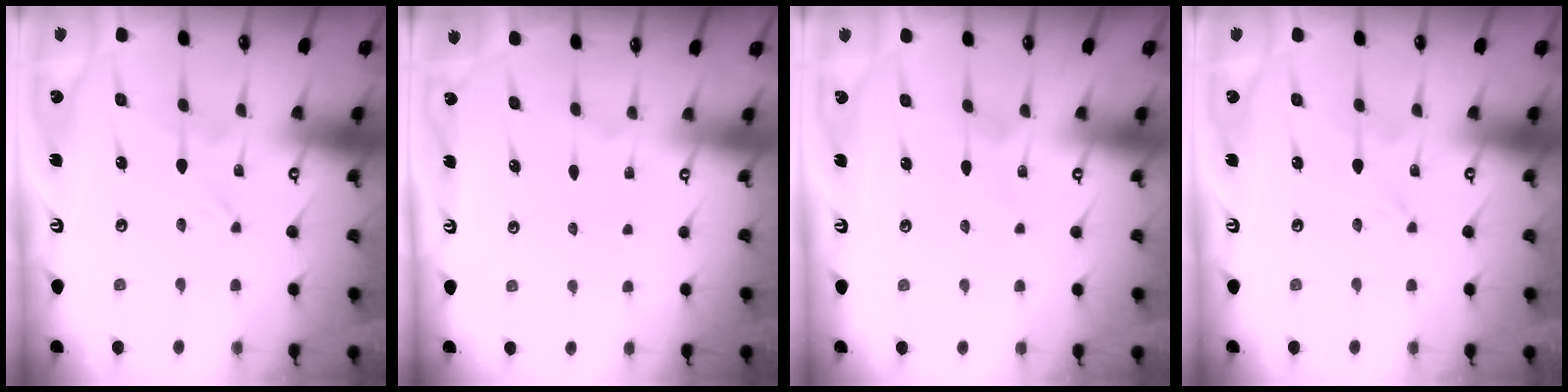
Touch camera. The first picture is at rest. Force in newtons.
{"total": 0.0}
{"total": 2.3, "press": 2.3, "slide": 0.1}
{"total": 0.0}